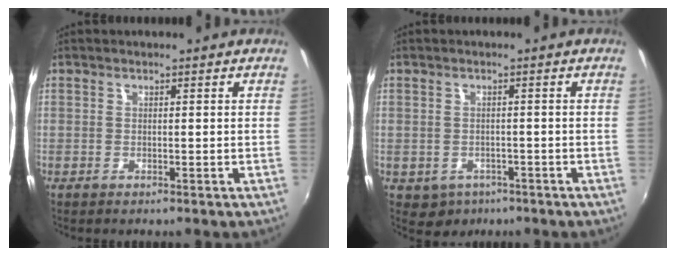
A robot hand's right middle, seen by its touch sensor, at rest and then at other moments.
{"total": 4.0, "force": [-1.9, 3.3, 1.1], "torque": [-0.032, -0.005, -0.020]}